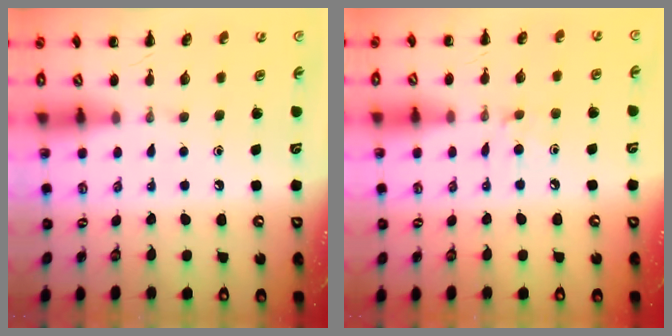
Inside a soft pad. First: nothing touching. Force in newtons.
{"total": 5.3, "press": 5.1, "slide": 1.3}